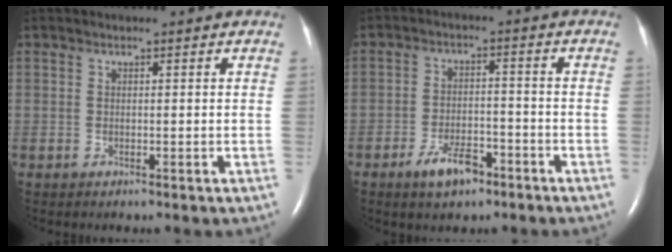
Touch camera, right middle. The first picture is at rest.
{"total": 6.0, "force": [-3.9, 2.5, 3.7], "torque": [-0.072, 0.000, -0.062]}